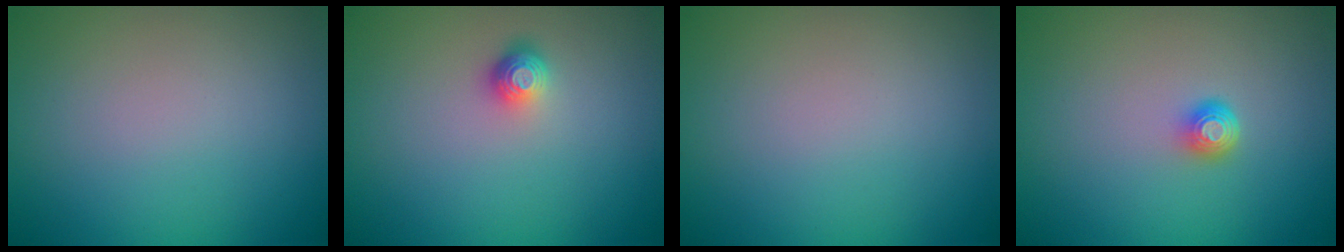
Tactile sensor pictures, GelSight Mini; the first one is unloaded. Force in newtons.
{"total": 1.6, "press": 1.2, "slide": 1.1}
{"total": 0.0}
{"total": 1.6, "press": 1.2, "slide": 1.0}